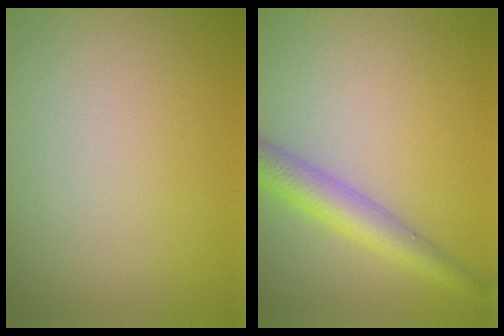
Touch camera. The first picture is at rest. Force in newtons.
{"total": 3.6, "press": 3.6, "slide": 0.1}